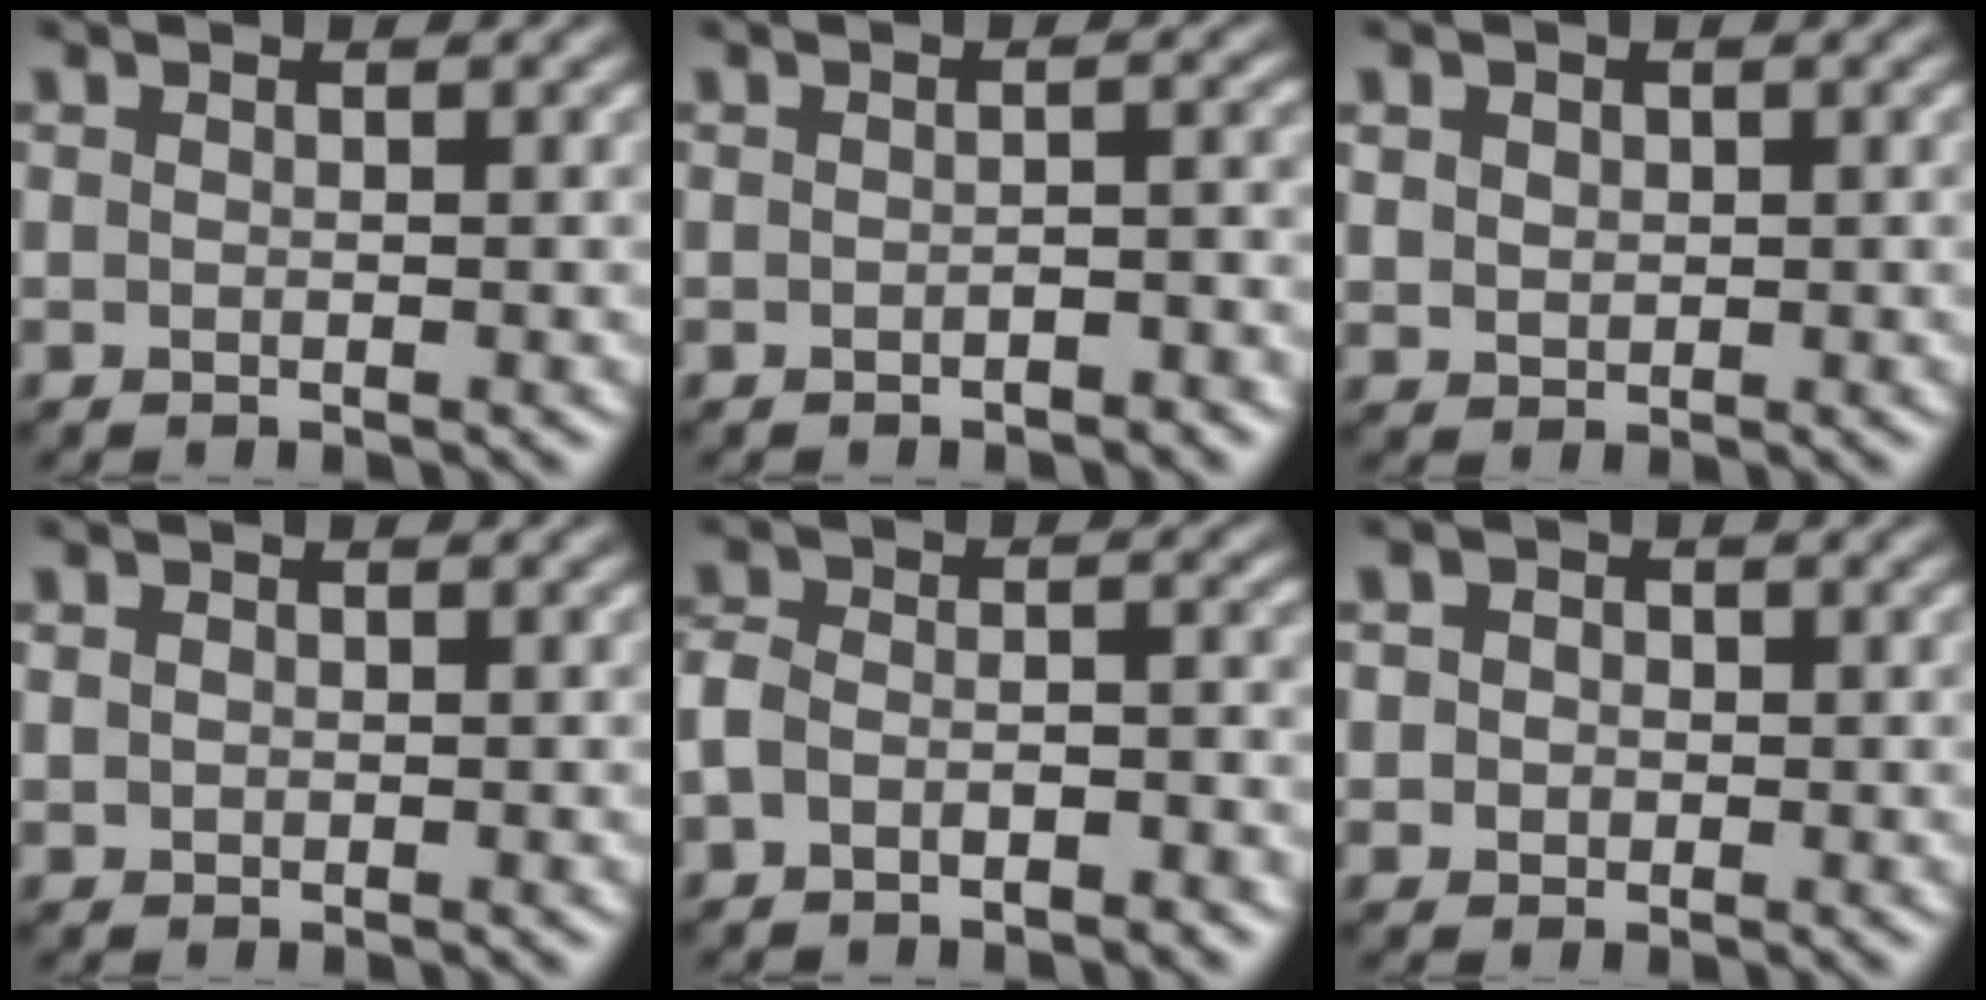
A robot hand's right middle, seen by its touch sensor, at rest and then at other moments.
{"total": 1.5, "force": [-1.0, 0.5, 1.1], "torque": [-0.017, 0.004, -0.015]}
{"total": 1.8, "force": [0.8, 1.4, 0.8], "torque": [-0.018, 0.006, 0.016]}
{"total": 0.8, "force": [0.2, 0.7, 0.3], "torque": [-0.005, -0.001, 0.002]}
{"total": 4.2, "force": [-2.2, 2.4, 2.7], "torque": [-0.047, 0.005, -0.048]}
{"total": 2.7, "force": [0.7, 2.3, 1.1], "torque": [-0.006, 0.010, -0.003]}